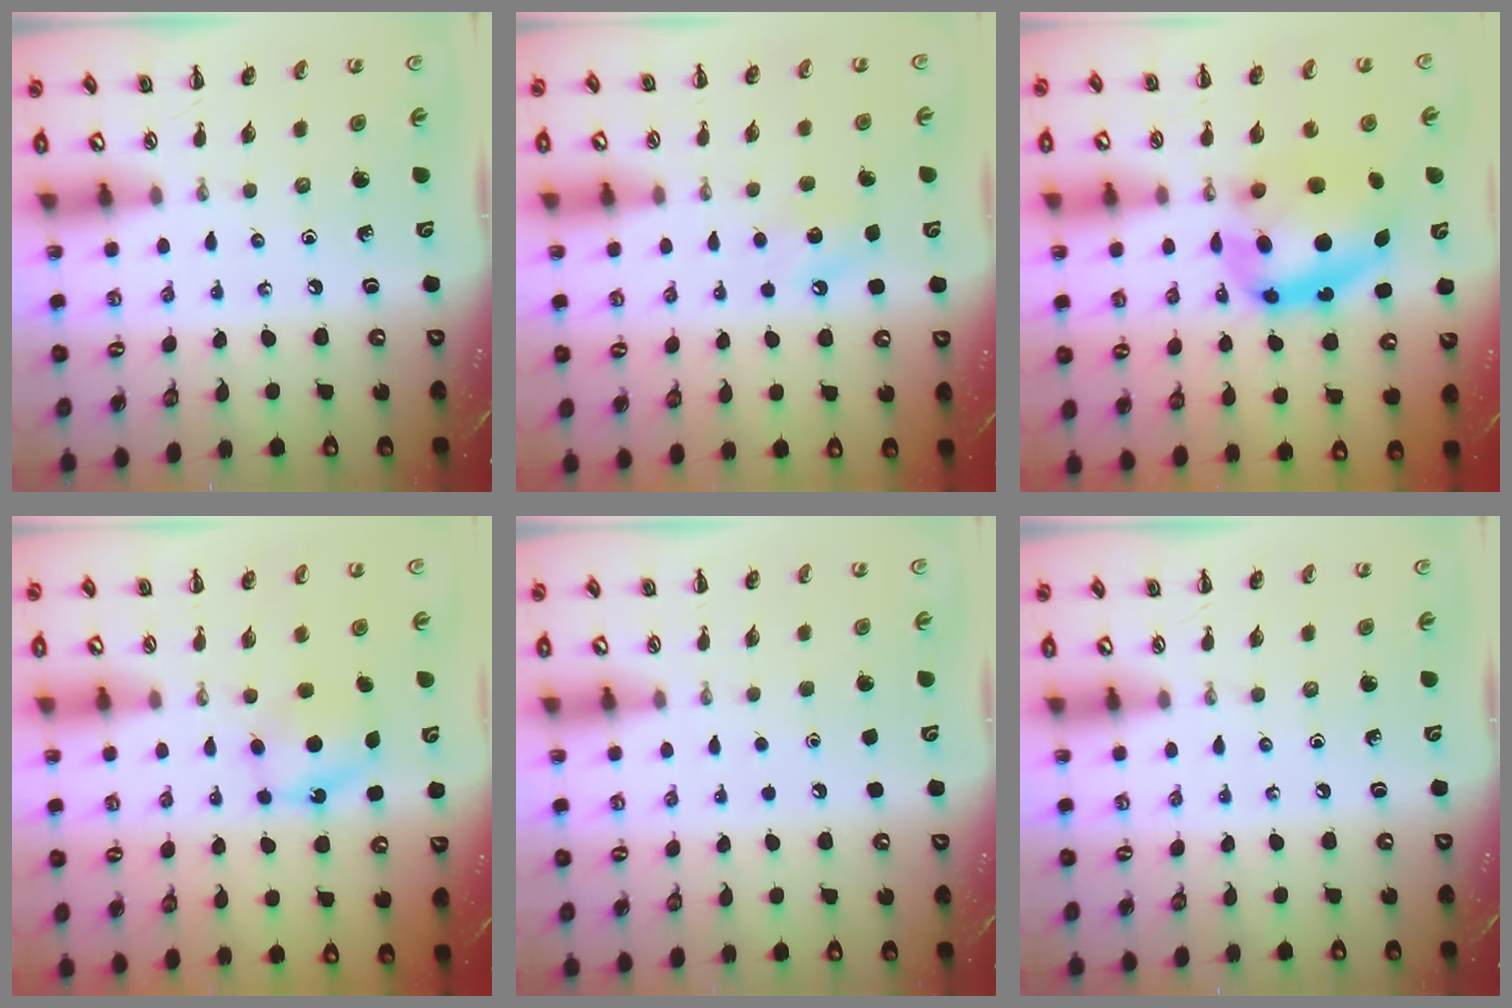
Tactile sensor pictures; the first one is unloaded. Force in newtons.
{"total": 6.8, "press": 6.5, "slide": 1.9}
{"total": 10.8, "press": 10.6, "slide": 2.3}
{"total": 6.1, "press": 5.9, "slide": 1.8}
{"total": 1.8, "press": 1.8, "slide": 0.1}
{"total": 0.0}